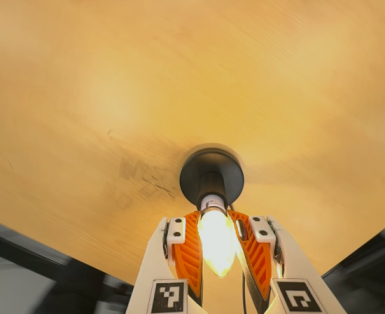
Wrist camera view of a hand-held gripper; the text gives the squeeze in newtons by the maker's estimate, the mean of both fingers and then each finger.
{"total": 24.9, "left": 28.4, "right": 21.4}